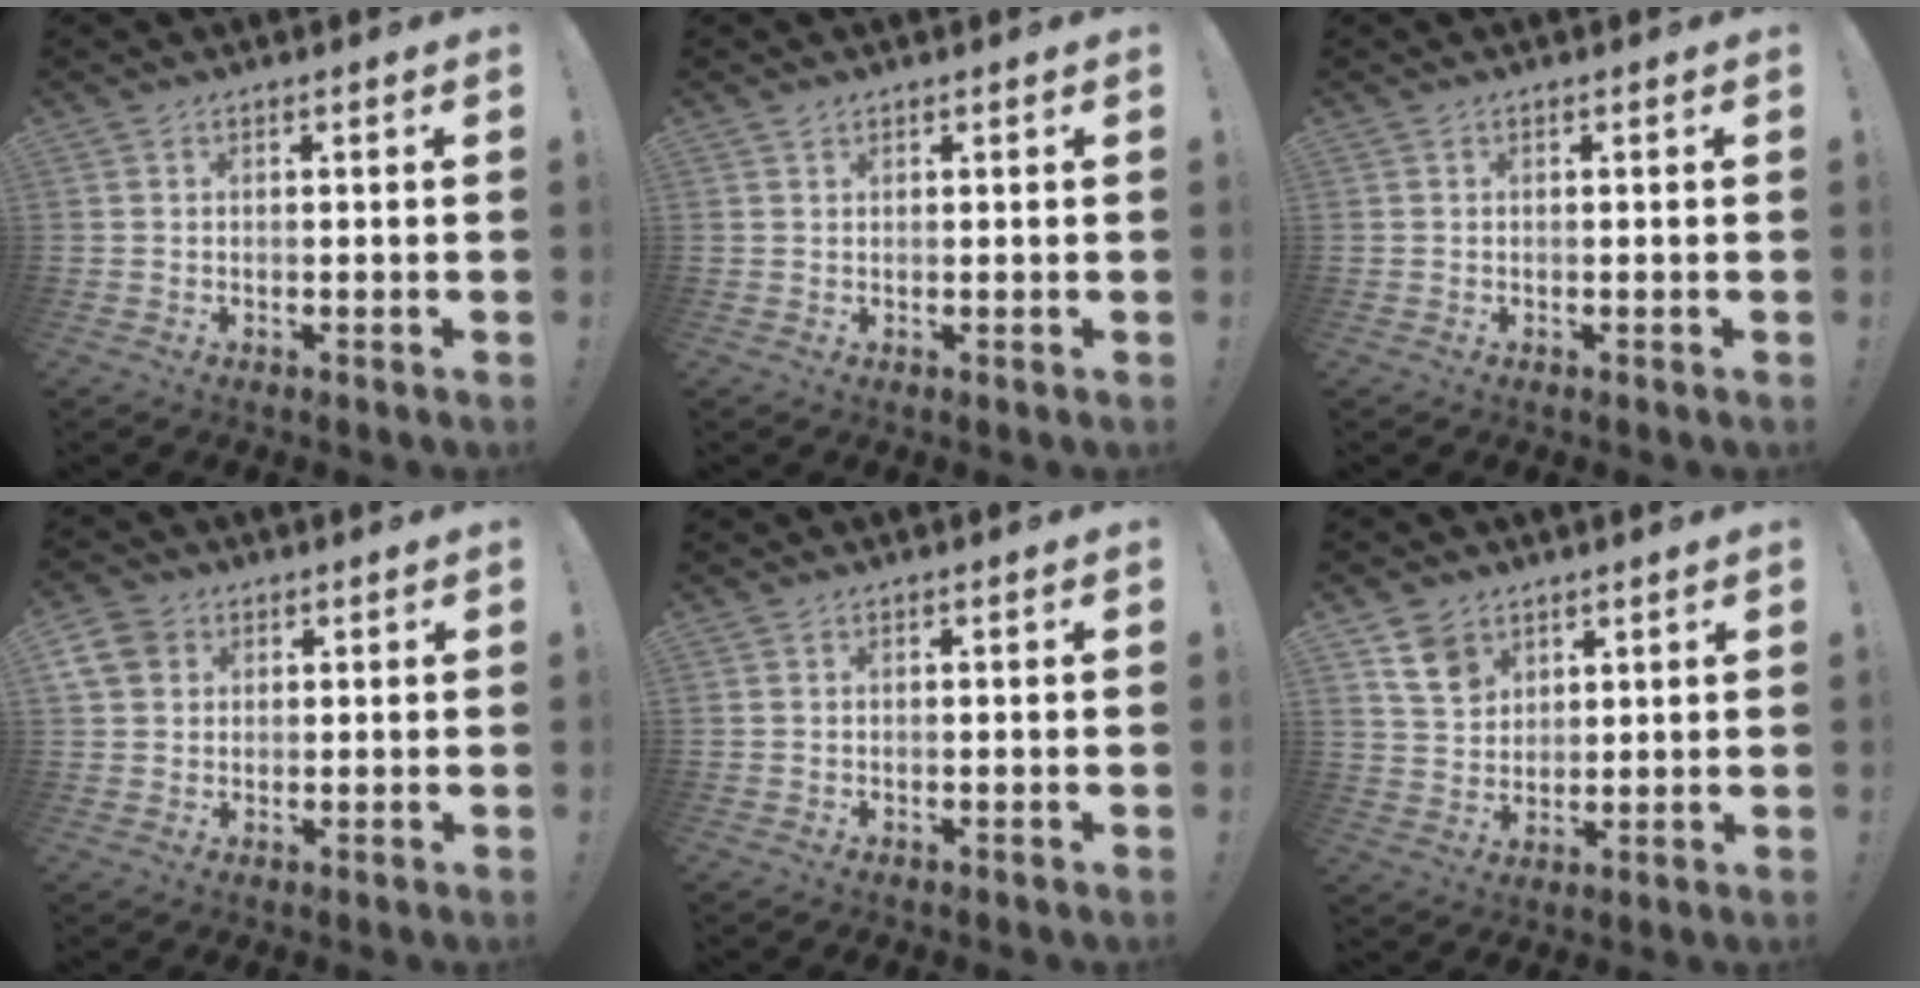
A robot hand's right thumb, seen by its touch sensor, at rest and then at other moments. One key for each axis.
{"total": 1.0, "fx": 0.8, "fy": 0.5, "fz": 0.2, "tx": 0.000, "ty": -0.002, "tz": 0.016}
{"total": 0.0}
{"total": 7.0, "fx": 2.7, "fy": 5.8, "fz": 2.8, "tx": -0.056, "ty": -0.005, "tz": 0.055}
{"total": 0.0}
{"total": 8.8, "fx": 5.3, "fy": 6.4, "fz": 2.8, "tx": -0.035, "ty": -0.031, "tz": 0.104}